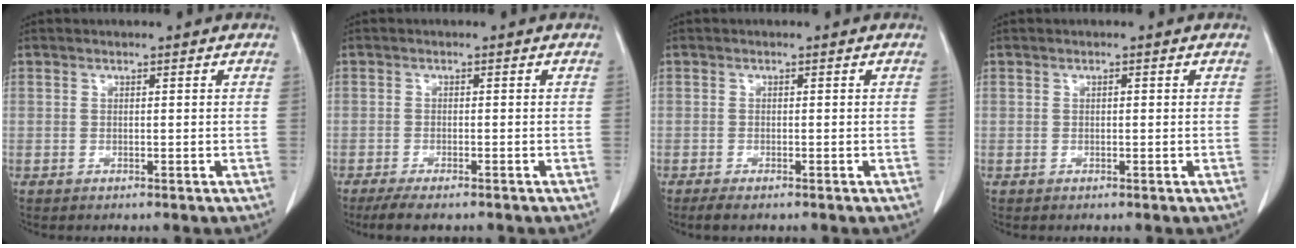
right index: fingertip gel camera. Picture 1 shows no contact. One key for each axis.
{"total": 5.3, "fx": -4.3, "fy": 1.0, "fz": 2.9, "tx": -0.045, "ty": -0.011, "tz": -0.065}
{"total": 2.4, "fx": -1.9, "fy": 0.5, "fz": 1.4, "tx": -0.026, "ty": -0.007, "tz": -0.027}
{"total": 0.0}